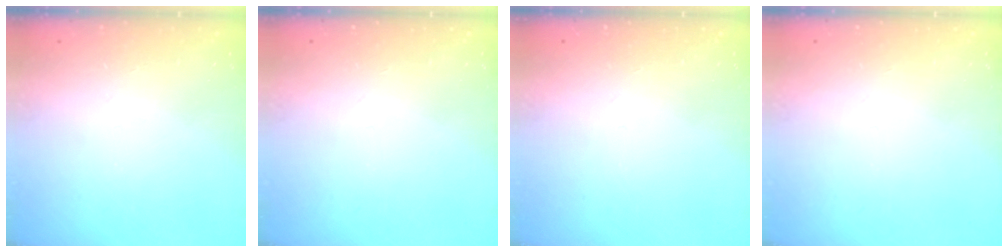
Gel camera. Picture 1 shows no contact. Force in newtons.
{"total": 0.0}
{"total": 0.0}
{"total": 0.0}